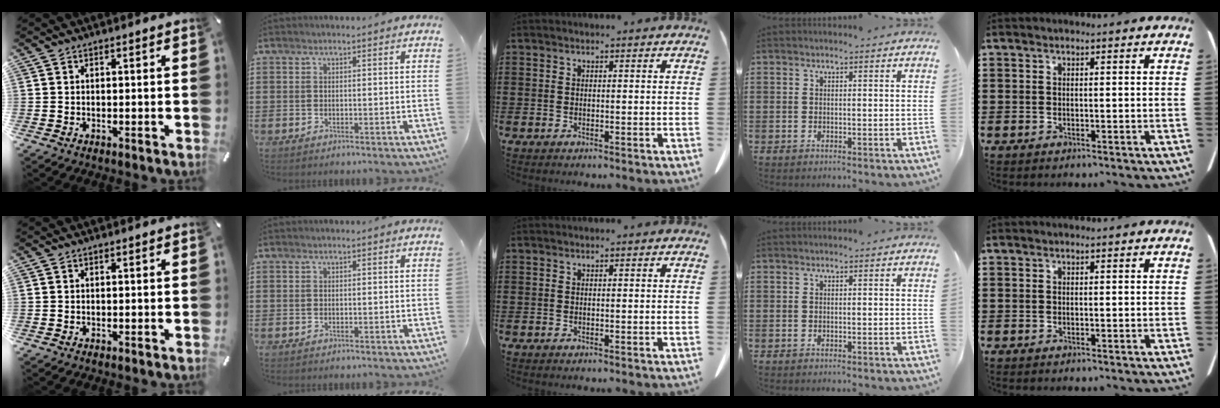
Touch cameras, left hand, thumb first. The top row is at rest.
{}